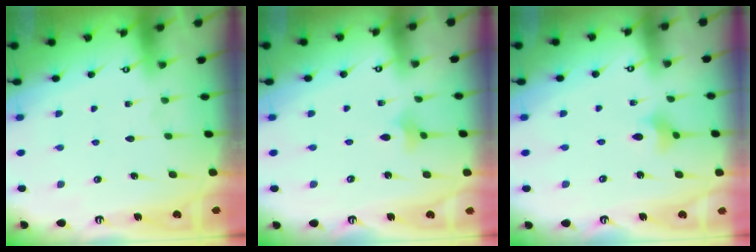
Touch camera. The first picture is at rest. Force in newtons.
{"total": 2.4, "press": 2.4, "slide": 0.5}
{"total": 2.6, "press": 2.6, "slide": 0.4}